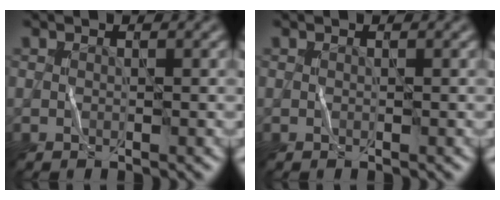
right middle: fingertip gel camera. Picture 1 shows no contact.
{"total": 0.0}